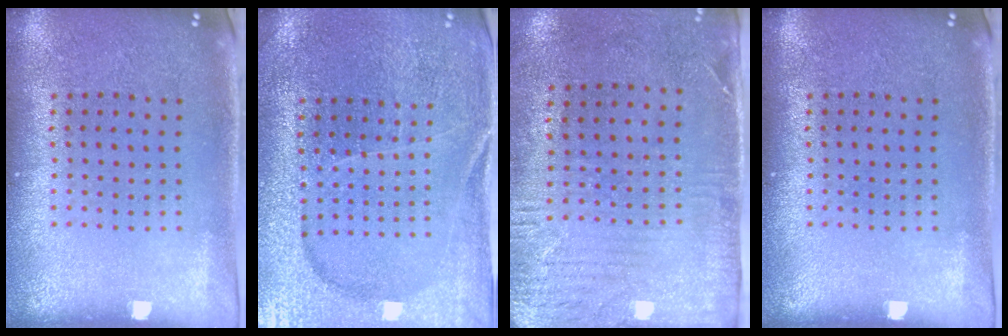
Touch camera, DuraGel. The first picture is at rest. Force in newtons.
{"total": 3.0, "press": 3.0, "slide": 0.3}
{"total": 2.9, "press": 2.3, "slide": 1.7}
{"total": 0.0}